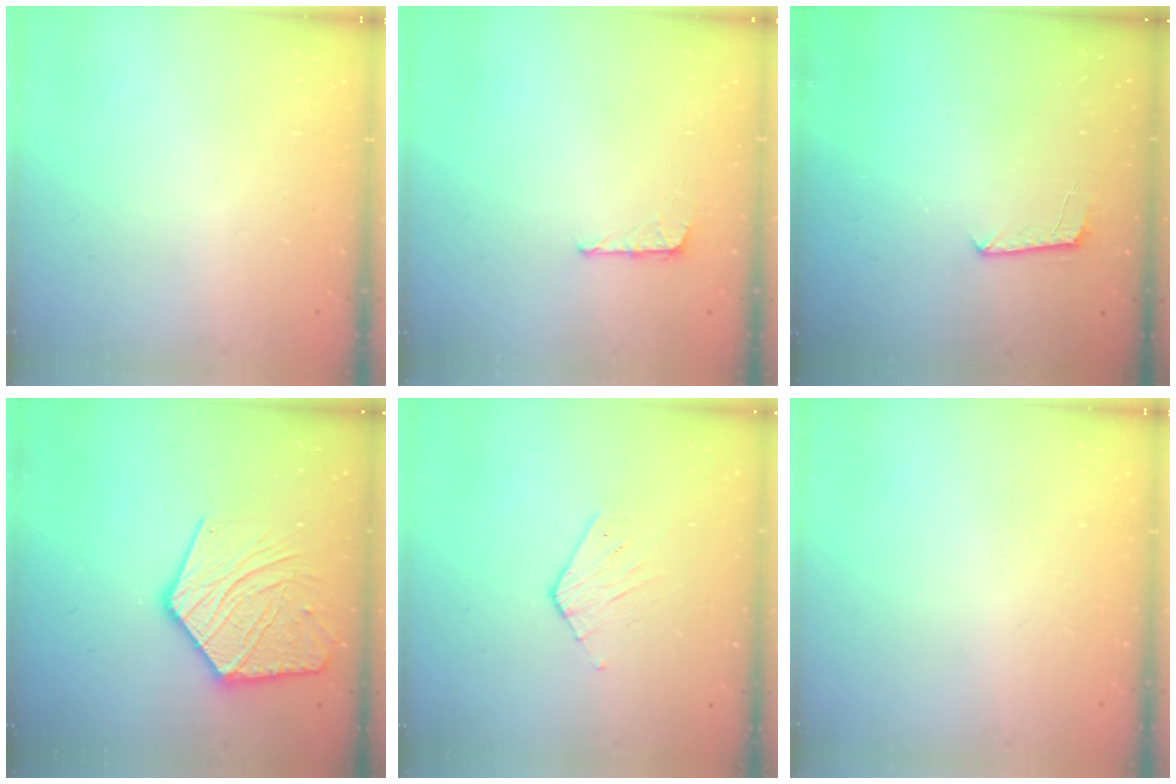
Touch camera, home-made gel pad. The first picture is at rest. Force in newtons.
{"total": 5.1, "press": 5.1, "slide": 0.3}
{"total": 7.5, "press": 7.5, "slide": 0.7}
{"total": 17.3, "press": 17.2, "slide": 1.7}
{"total": 3.3, "press": 3.3, "slide": 0.3}
{"total": 0.0}